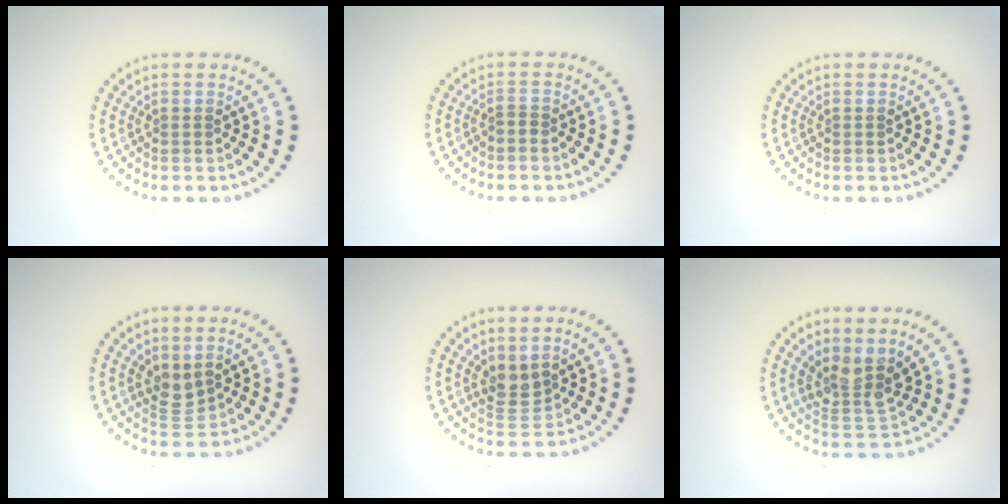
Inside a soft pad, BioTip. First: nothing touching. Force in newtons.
{"total": 0.6, "press": 0.3, "slide": 0.5}
{"total": 0.0}
{"total": 1.9, "press": 1.6, "slide": 1.1}
{"total": 2.2, "press": 1.8, "slide": 1.1}
{"total": 3.7, "press": 3.1, "slide": 1.9}